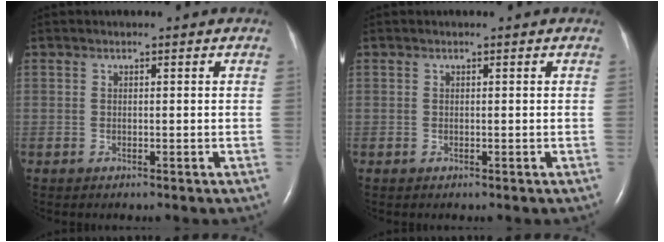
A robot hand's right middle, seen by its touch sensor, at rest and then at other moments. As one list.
[{"total": 0.0}]